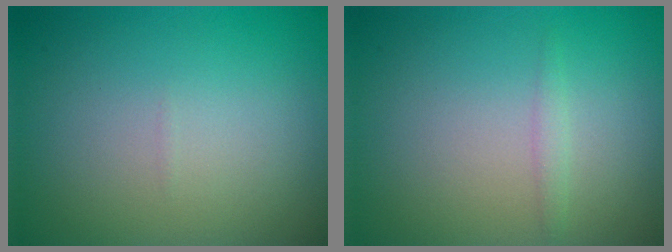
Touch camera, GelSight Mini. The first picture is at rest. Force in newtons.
{"total": 0.8, "press": 0.8, "slide": 0.1}